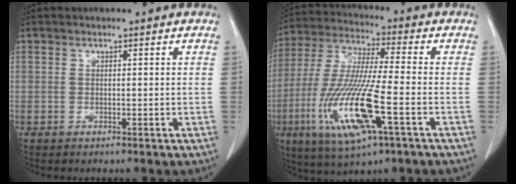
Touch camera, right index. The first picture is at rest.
{"total": 16.8, "force": [-5.7, 1.8, 15.7], "torque": [-0.331, -0.026, -0.103]}